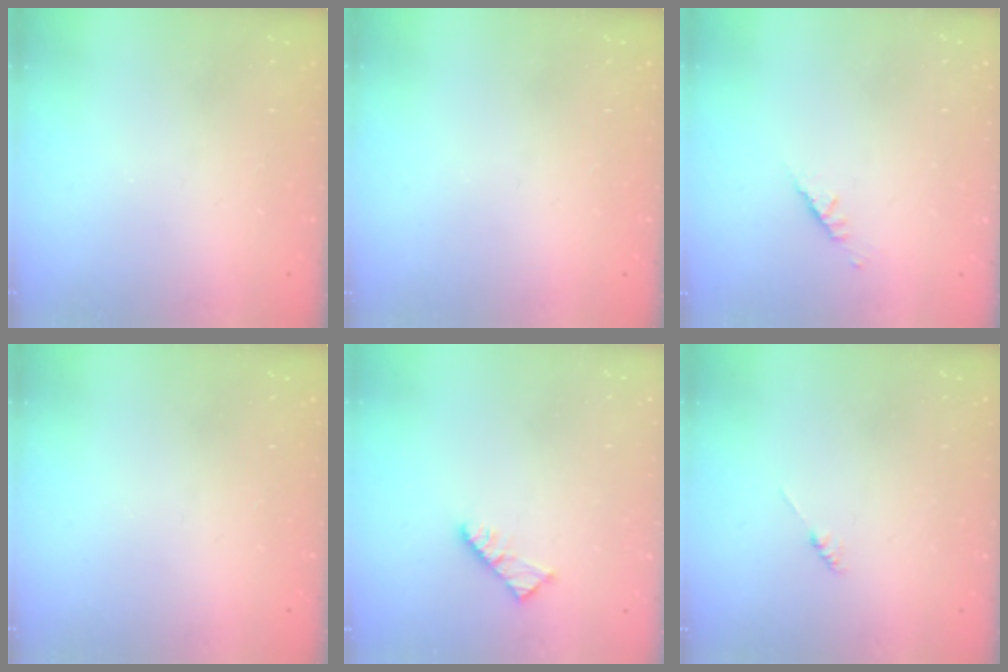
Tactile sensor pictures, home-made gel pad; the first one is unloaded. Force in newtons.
{"total": 0.0}
{"total": 2.5, "press": 2.4, "slide": 0.7}
{"total": 0.0}
{"total": 5.2, "press": 5.2, "slide": 0.6}
{"total": 0.0}